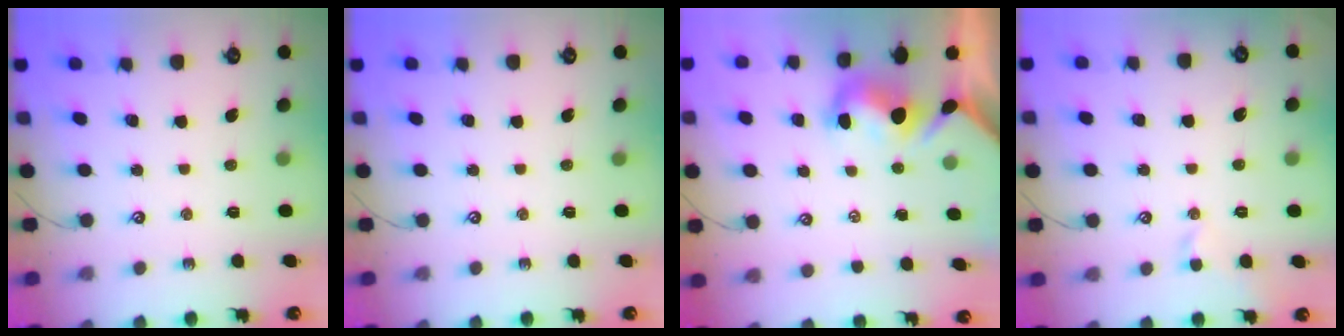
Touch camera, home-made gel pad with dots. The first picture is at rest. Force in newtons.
{"total": 0.0}
{"total": 1.5, "press": 1.2, "slide": 0.9}
{"total": 0.8, "press": 0.8, "slide": 0.1}